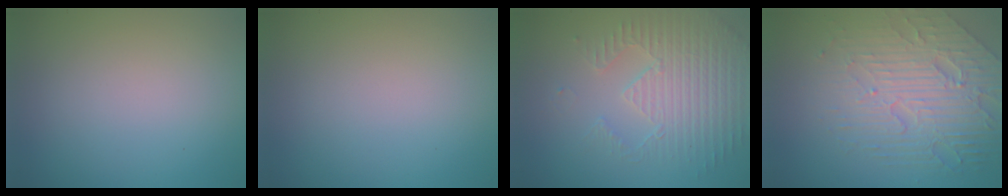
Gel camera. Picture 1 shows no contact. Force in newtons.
{"total": 0.0}
{"total": 3.8, "press": 3.7, "slide": 1.0}
{"total": 7.7, "press": 5.3, "slide": 5.5}